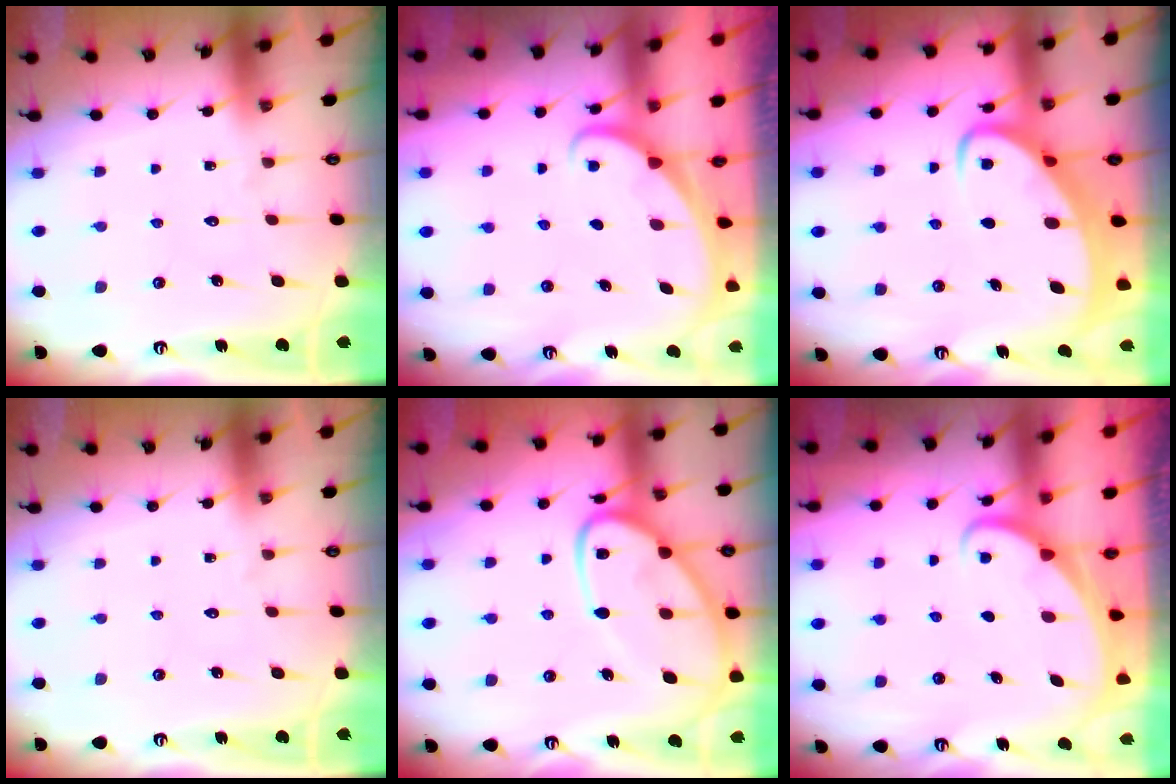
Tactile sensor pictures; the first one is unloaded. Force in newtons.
{"total": 1.6, "press": 1.6, "slide": 0.1}
{"total": 4.4, "press": 4.4, "slide": 0.7}
{"total": 0.0}
{"total": 17.8, "press": 17.7, "slide": 1.5}
{"total": 1.6, "press": 1.6, "slide": 0.0}